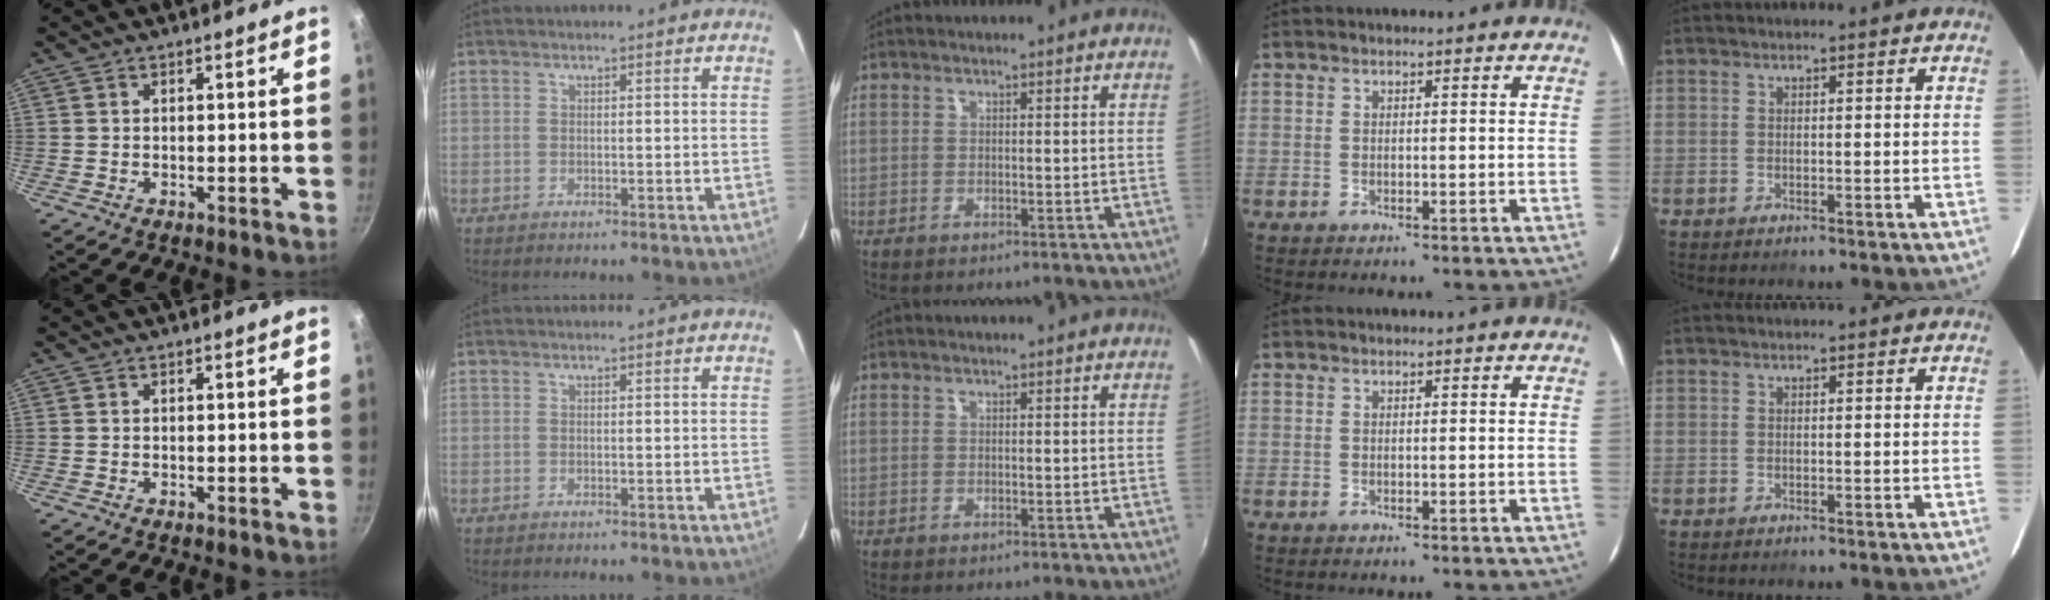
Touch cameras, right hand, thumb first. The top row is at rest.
{}